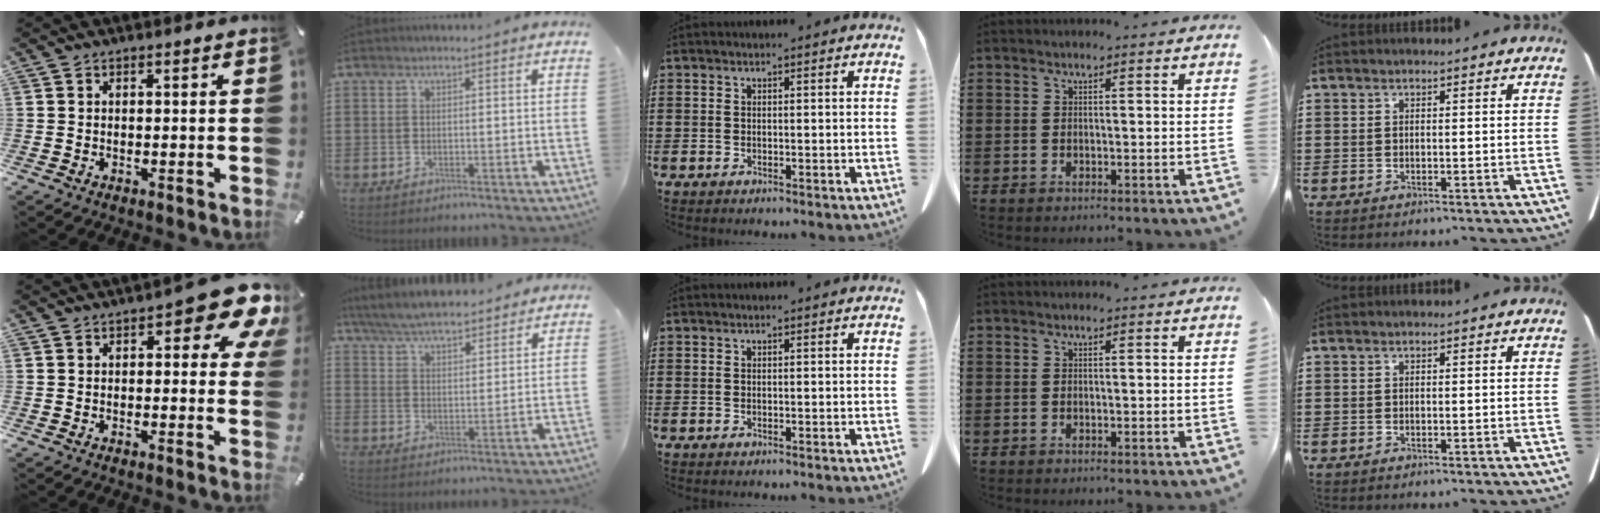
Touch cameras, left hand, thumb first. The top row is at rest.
{"thumb": {"total": 11.0, "force": [5.7, 4.1, 8.5], "torque": [-0.106, -0.032, 0.092]}, "index": {"total": 6.1, "force": [5.9, 0.9, 1.5], "torque": [-0.054, -0.022, 0.106]}}